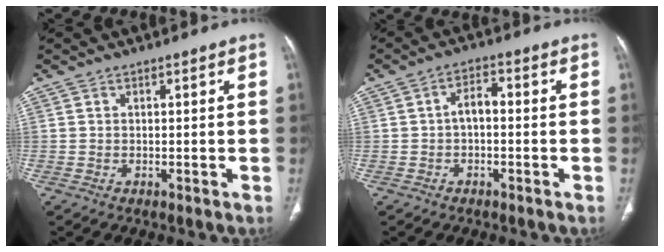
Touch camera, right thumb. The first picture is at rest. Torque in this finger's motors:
{"motor_torque": [0.65, 0.59, 0.65, 0.37, 0.01]}